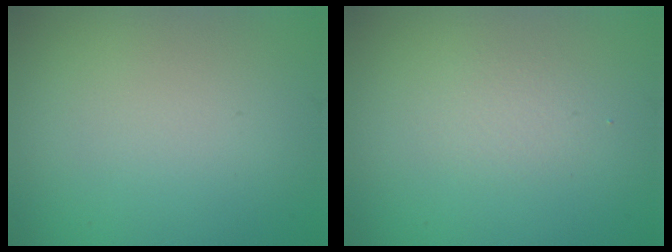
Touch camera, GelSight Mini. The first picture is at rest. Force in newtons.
{"total": 1.1, "press": 1.1, "slide": 0.1}